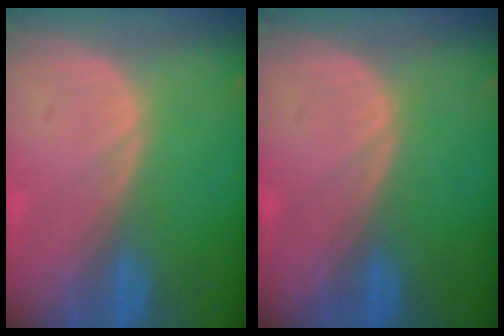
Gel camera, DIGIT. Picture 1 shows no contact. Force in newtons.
{"total": 0.0}